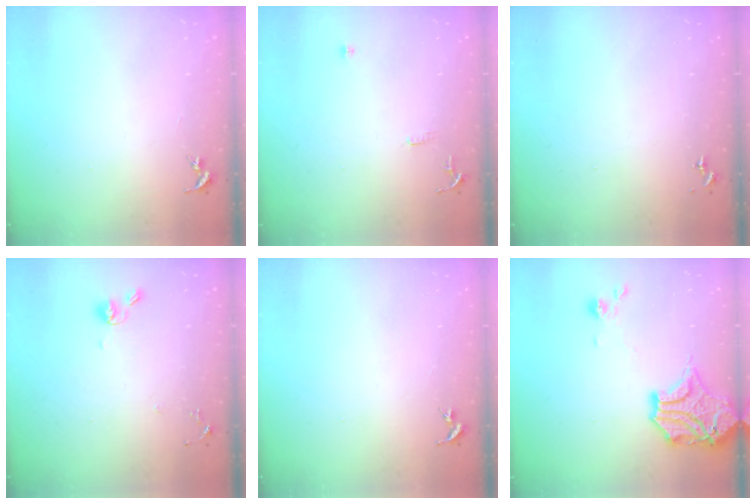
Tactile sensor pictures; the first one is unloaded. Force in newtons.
{"total": 7.1, "press": 7.1, "slide": 0.7}
{"total": 0.0}
{"total": 7.1, "press": 6.8, "slide": 2.1}
{"total": 0.0}
{"total": 16.4, "press": 16.1, "slide": 3.1}